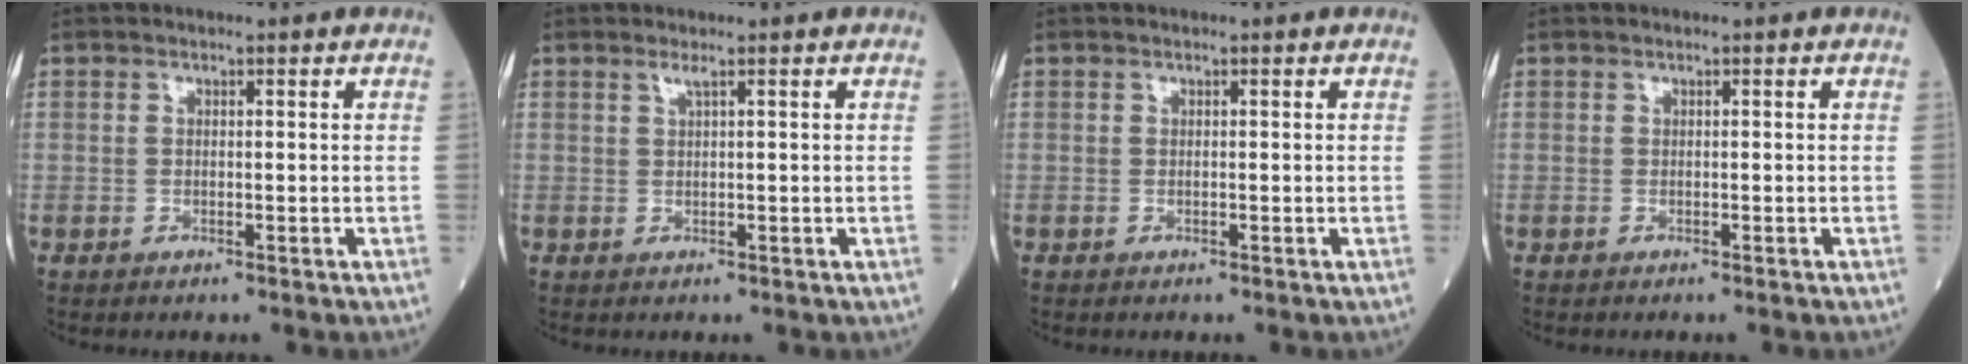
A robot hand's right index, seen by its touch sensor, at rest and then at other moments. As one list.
[{"total": 0.9, "force": [0.5, -0.2, 0.7], "torque": [-0.021, -0.001, 0.013]}, {"total": 0.0}, {"total": 0.0}]